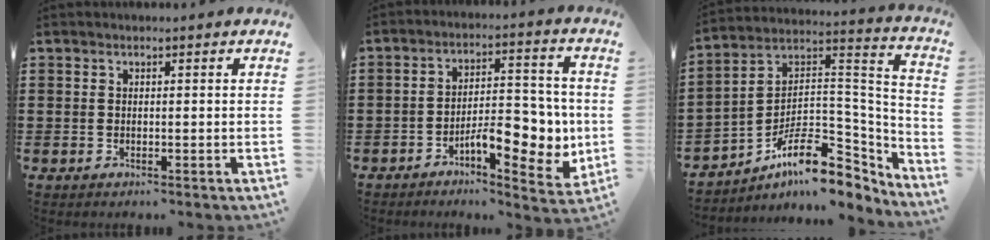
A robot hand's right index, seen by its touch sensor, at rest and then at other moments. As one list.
[{"total": 9.3, "force": [-3.1, 4.0, 7.8], "torque": [-0.093, -0.001, -0.052]}, {"total": 11.6, "force": [-6.6, 5.8, 7.5], "torque": [-0.125, -0.002, -0.120]}]